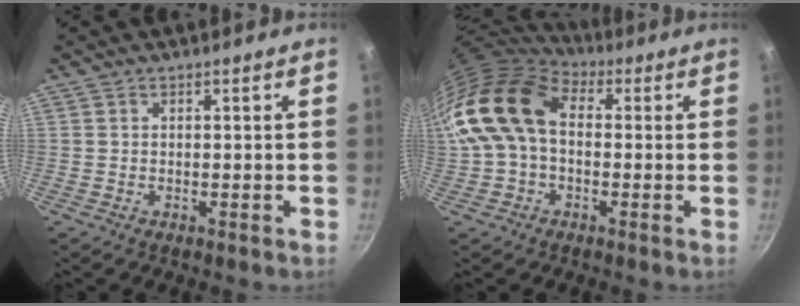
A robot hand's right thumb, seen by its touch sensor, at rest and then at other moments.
{"total": 15.7, "force": [1.1, 10.9, 11.3], "torque": [-0.203, 0.028, 0.005]}